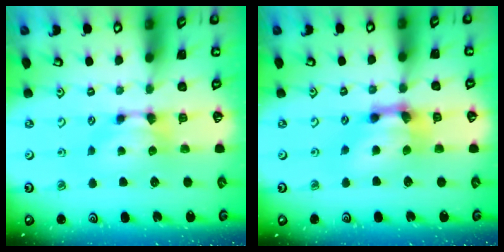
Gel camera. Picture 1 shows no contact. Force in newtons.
{"total": 4.3, "press": 3.3, "slide": 2.7}